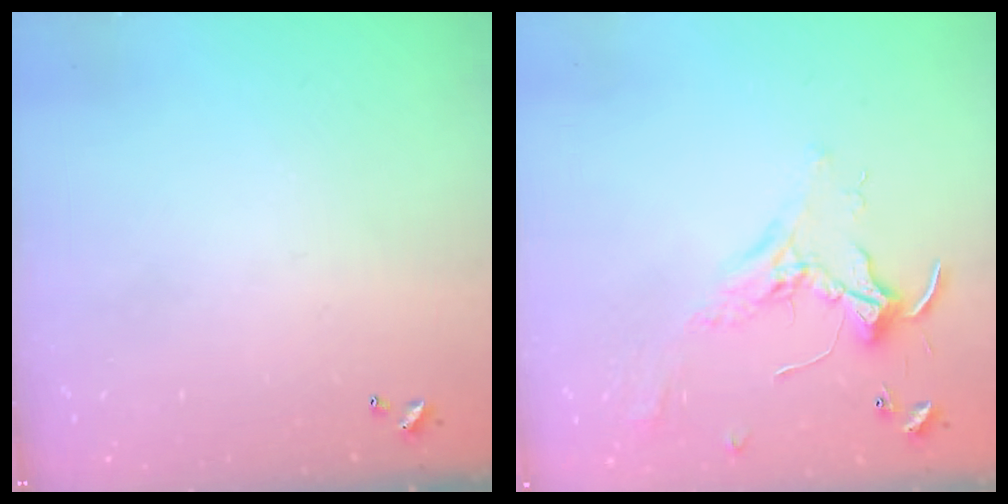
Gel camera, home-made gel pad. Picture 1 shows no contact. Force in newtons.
{"total": 2.1, "press": 2.1, "slide": 0.5}